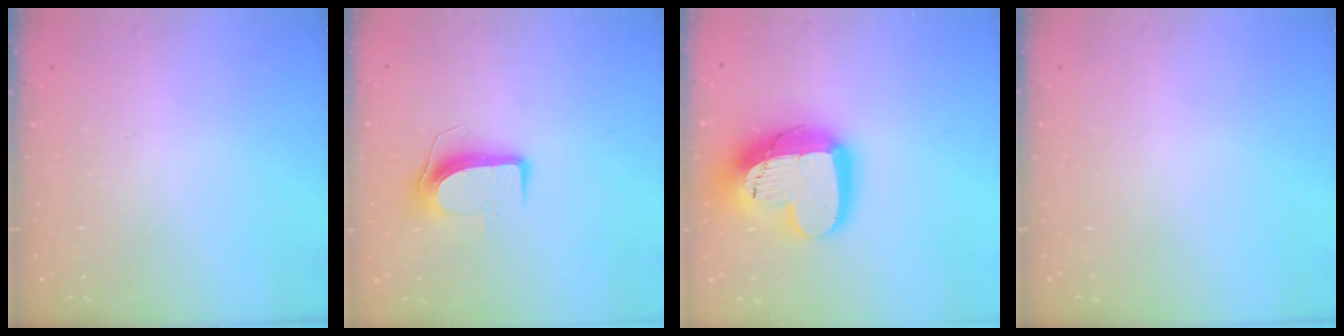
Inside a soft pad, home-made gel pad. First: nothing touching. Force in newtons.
{"total": 9.5, "press": 9.5, "slide": 0.3}
{"total": 20.1, "press": 20.0, "slide": 1.6}
{"total": 0.0}